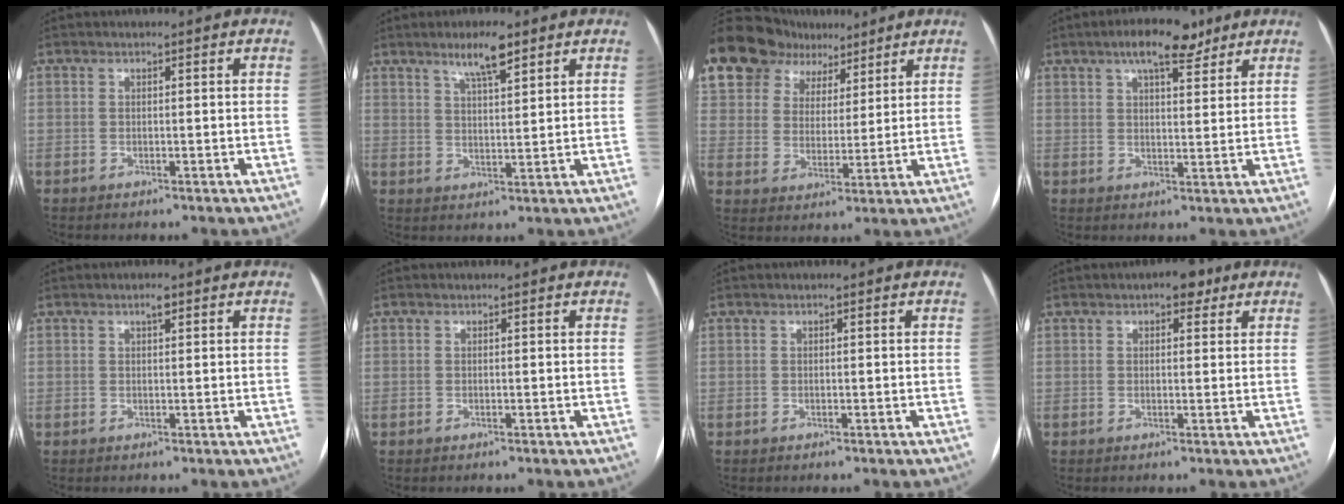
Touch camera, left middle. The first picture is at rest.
{"total": 5.6, "force": [3.8, 0.9, 4.0], "torque": [-0.073, 0.003, 0.065]}
{"total": 19.9, "force": [13.8, 12.5, 7.0], "torque": [-0.194, 0.061, 0.252]}
{"total": 8.0, "force": [5.4, 2.6, 5.2], "torque": [-0.084, 0.015, 0.083]}
{"total": 1.2, "force": [0.7, 0.3, 0.9], "torque": [-0.018, 0.004, 0.012]}
{"total": 2.0, "force": [-0.7, -1.4, -1.2], "torque": [0.030, -0.009, -0.011]}
{"total": 0.0}
{"total": 3.5, "force": [2.2, 1.6, 2.2], "torque": [-0.030, 0.014, 0.025]}